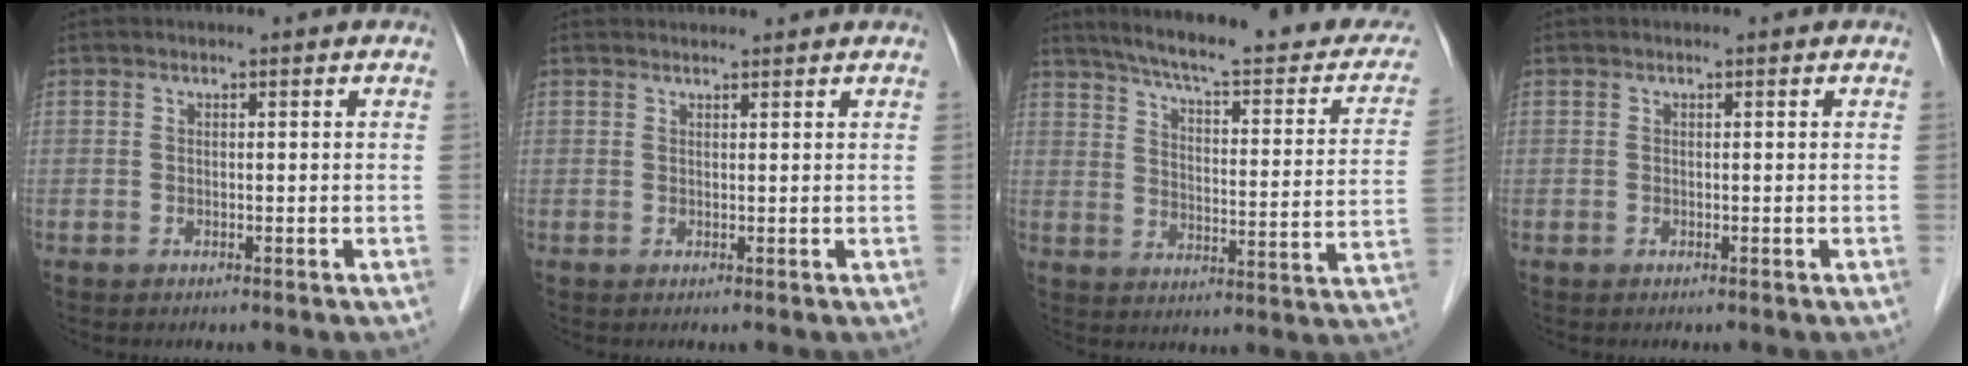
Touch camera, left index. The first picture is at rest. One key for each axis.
{"total": 3.2, "fx": 3.1, "fy": 0.4, "fz": 0.4, "tx": -0.010, "ty": 0.025, "tz": 0.040}
{"total": 24.1, "fx": 21.0, "fy": 3.3, "fz": 11.4, "tx": -0.159, "ty": -0.037, "tz": 0.264}
{"total": 0.0}